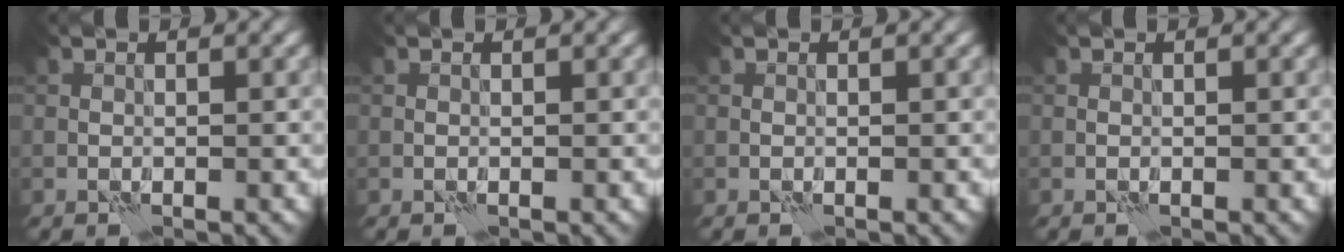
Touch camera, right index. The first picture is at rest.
{"total": 0.0}
{"total": 0.0}
{"total": 0.0}